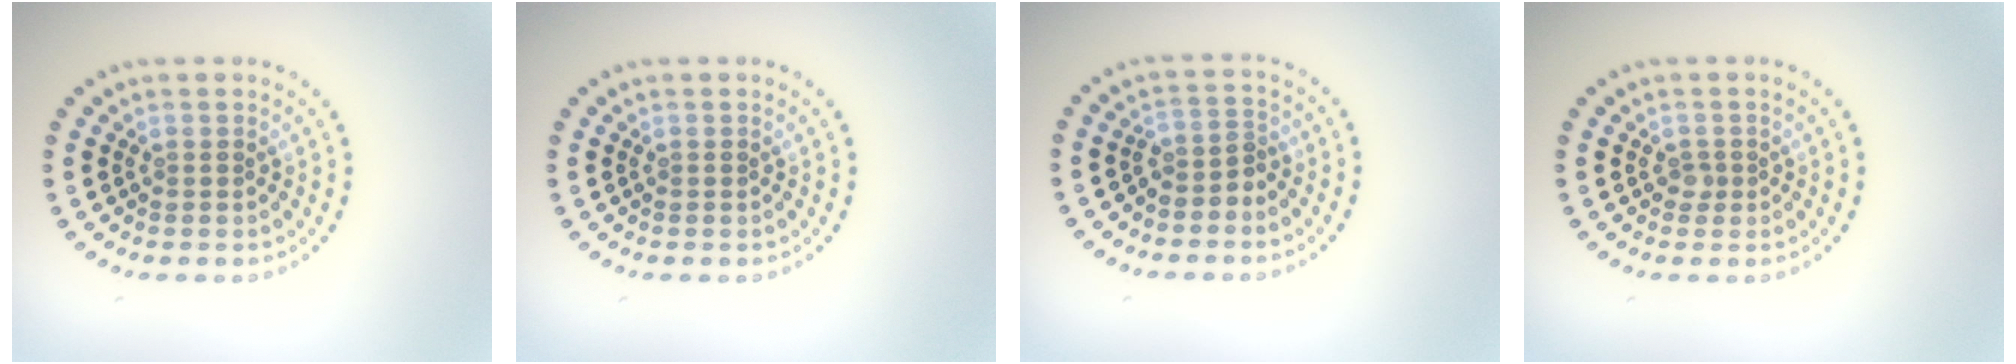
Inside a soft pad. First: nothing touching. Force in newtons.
{"total": 0.0}
{"total": 2.0, "press": 1.5, "slide": 1.3}
{"total": 0.9, "press": 0.6, "slide": 0.6}